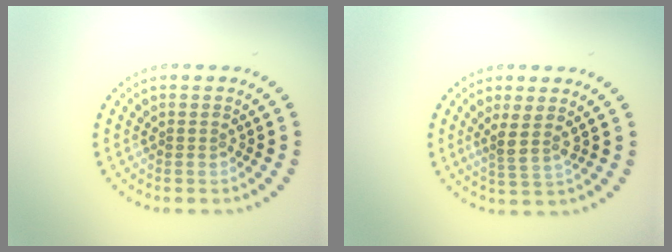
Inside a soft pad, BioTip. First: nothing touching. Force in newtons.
{"total": 2.2, "press": 1.6, "slide": 1.5}